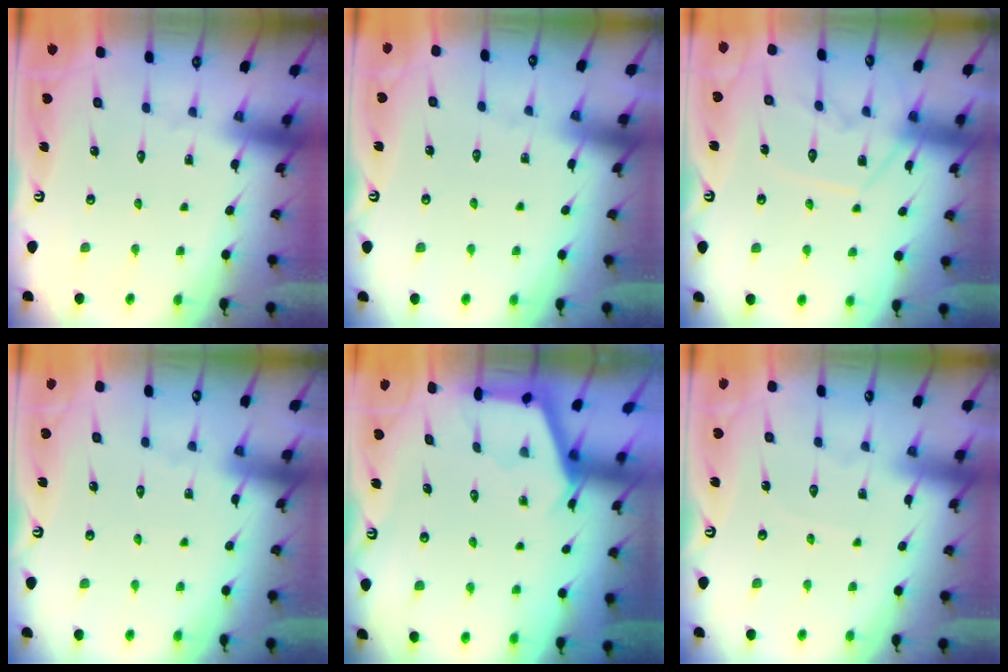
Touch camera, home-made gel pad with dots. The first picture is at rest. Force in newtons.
{"total": 2.6, "press": 2.6, "slide": 0.4}
{"total": 10.3, "press": 10.2, "slide": 0.5}
{"total": 3.4, "press": 3.4, "slide": 0.5}
{"total": 2.9, "press": 2.8, "slide": 0.3}
{"total": 3.3, "press": 3.3, "slide": 0.4}